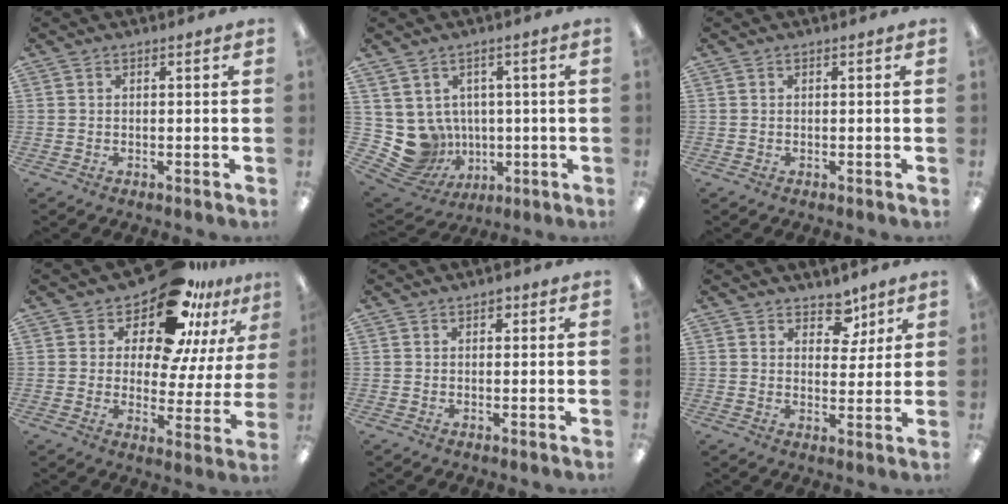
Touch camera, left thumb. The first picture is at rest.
{"total": 9.6, "force": [-0.1, 9.2, 2.8], "torque": [-0.096, -0.017, 0.012]}
{"total": 0.0}
{"total": 16.0, "force": [13.0, 5.9, 7.2], "torque": [-0.127, -0.105, 0.221]}
{"total": 1.7, "force": [1.0, 1.1, 0.9], "torque": [-0.003, -0.004, 0.014]}
{"total": 7.0, "force": [4.9, 4.2, 2.6], "torque": [-0.021, -0.025, 0.084]}